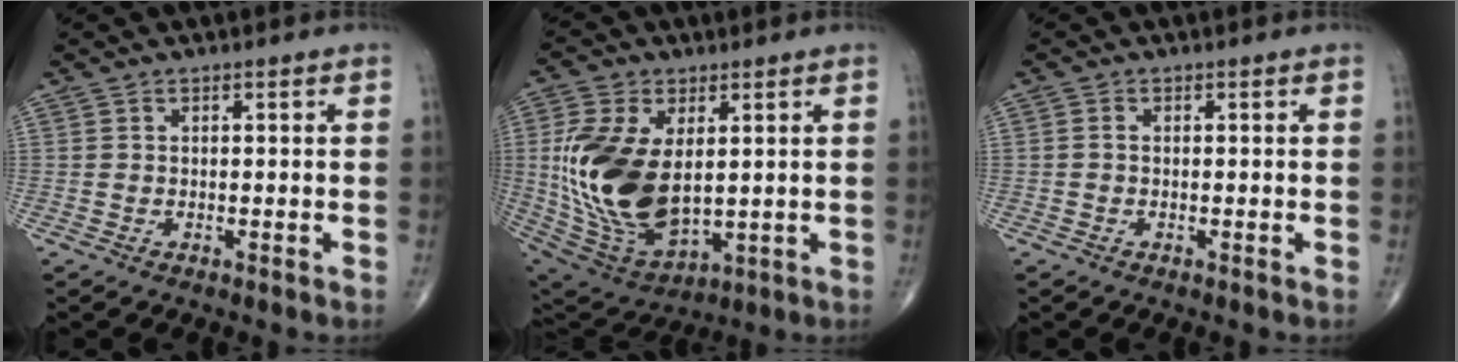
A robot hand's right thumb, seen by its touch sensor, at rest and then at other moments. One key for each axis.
{"total": 20.1, "fx": 1.9, "fy": 11.6, "fz": 16.4, "tx": -0.328, "ty": -0.022, "tz": 0.055}
{"total": 0.6, "fx": -0.1, "fy": 0.4, "fz": 0.4, "tx": -0.007, "ty": 0.001, "tz": -0.006}